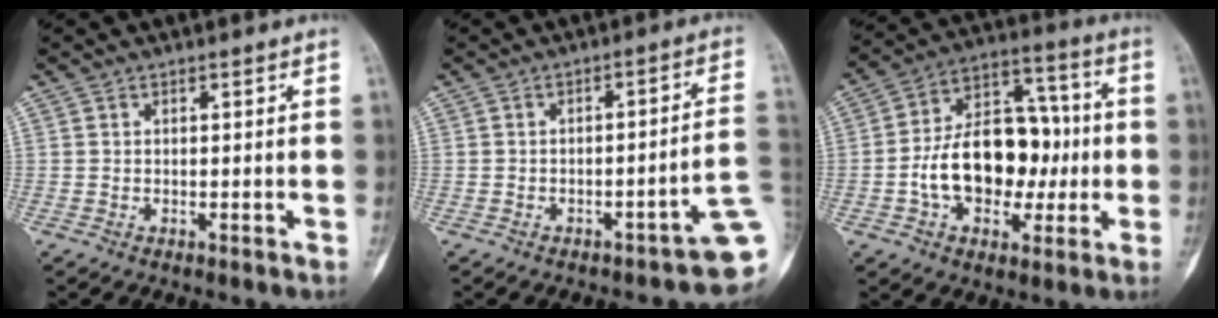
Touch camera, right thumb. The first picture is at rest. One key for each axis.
{"total": 9.2, "fx": -3.9, "fy": 2.1, "fz": 8.1, "tx": -0.084, "ty": 0.038, "tz": -0.048}
{"total": 18.5, "fx": -2.2, "fy": 12.2, "fz": 13.7, "tx": -0.188, "ty": 0.042, "tz": -0.032}